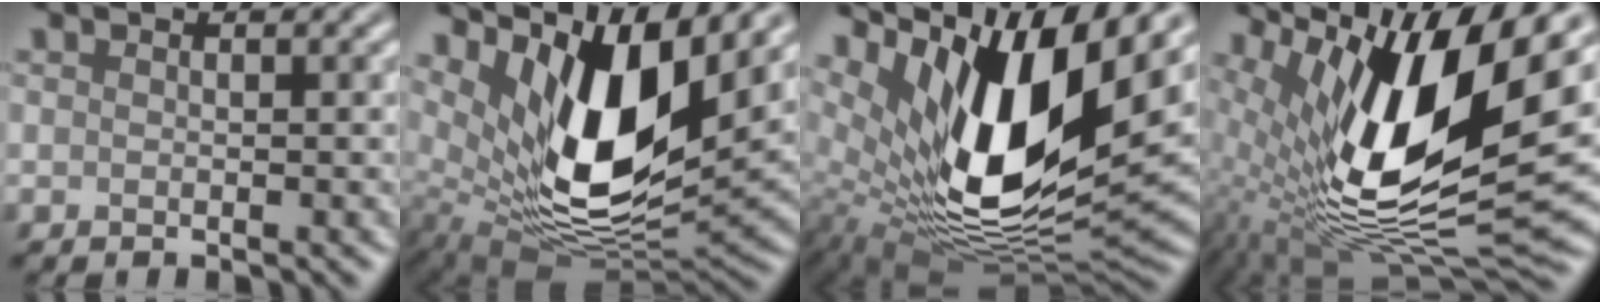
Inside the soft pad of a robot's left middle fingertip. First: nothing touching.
{"total": 12.9, "force": [5.0, 5.4, 10.6], "torque": [-0.197, -0.012, 0.100]}
{"total": 16.0, "force": [5.6, 6.8, 13.4], "torque": [-0.243, -0.013, 0.100]}
{"total": 16.0, "force": [3.6, 6.4, 14.3], "torque": [-0.262, -0.017, 0.060]}